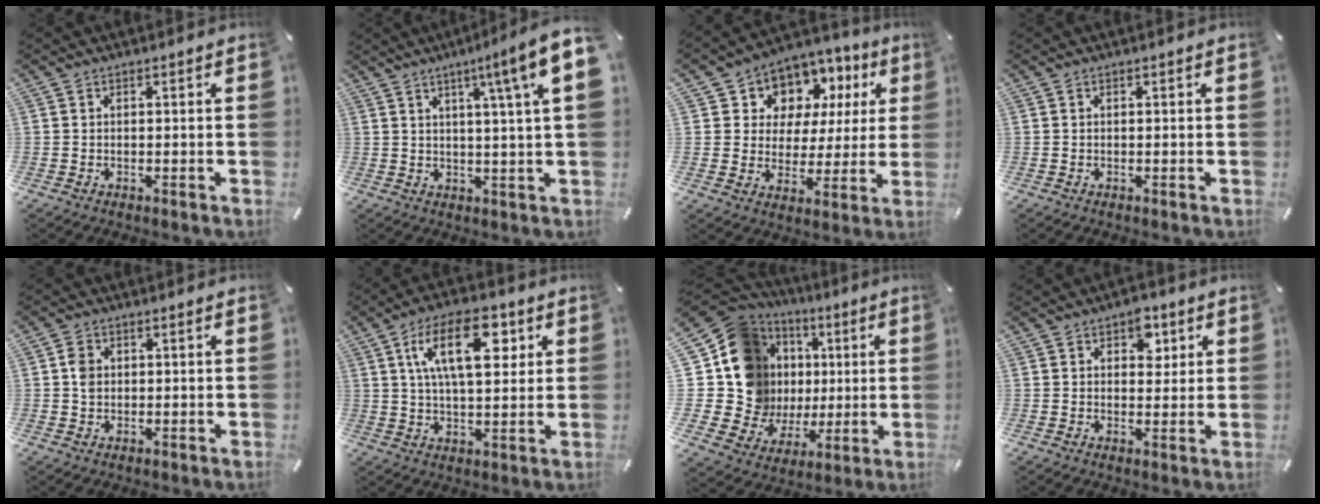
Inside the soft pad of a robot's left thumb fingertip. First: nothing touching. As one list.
[{"total": 10.6, "force": [4.5, -0.3, 9.6], "torque": [-0.152, -0.024, 0.066]}, {"total": 9.0, "force": [4.5, 7.6, 1.4], "torque": [-0.031, -0.042, 0.086]}, {"total": 0.0}, {"total": 3.0, "force": [0.4, 2.4, 1.9], "torque": [-0.031, 0.006, 0.004]}, {"total": 16.0, "force": [5.8, 7.8, 12.7], "torque": [-0.219, -0.002, 0.092]}, {"total": 19.7, "force": [3.7, 17.1, 9.1], "torque": [-0.193, -0.048, 0.095]}, {"total": 5.7, "force": [2.7, 3.9, 3.2], "torque": [-0.022, -0.007, 0.040]}]